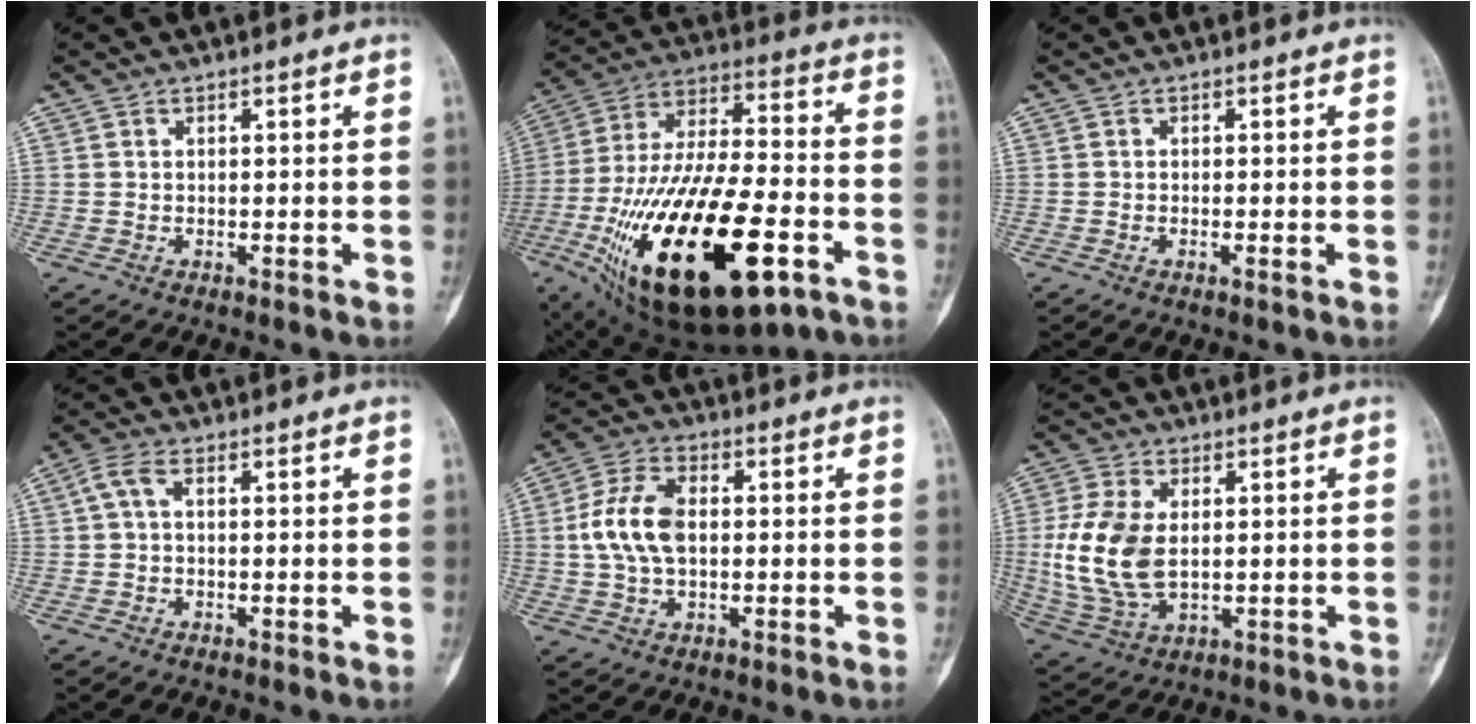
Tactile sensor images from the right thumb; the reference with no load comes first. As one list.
[{"total": 31.6, "force": [-12.2, 12.8, 26.2], "torque": [-0.508, 0.031, -0.193]}, {"total": 0.7, "force": [-0.3, 0.0, 0.6], "torque": [-0.014, 0.000, -0.005]}, {"total": 2.8, "force": [0.4, 1.1, 2.5], "torque": [-0.060, 0.010, 0.005]}, {"total": 9.8, "force": [0.2, 5.8, 7.8], "torque": [-0.156, 0.016, 0.002]}, {"total": 13.0, "force": [0.3, 7.8, 10.4], "torque": [-0.225, -0.004, 0.016]}]